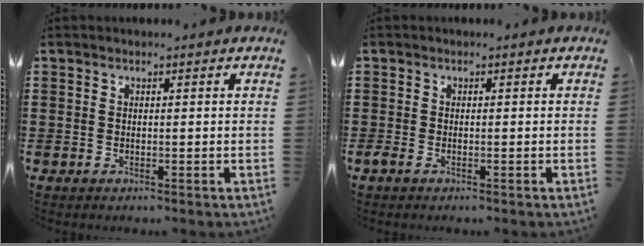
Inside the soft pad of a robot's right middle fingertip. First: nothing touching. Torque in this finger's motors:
{"motor_torque": [0.29, -0.17, 0.00, 0.04]}